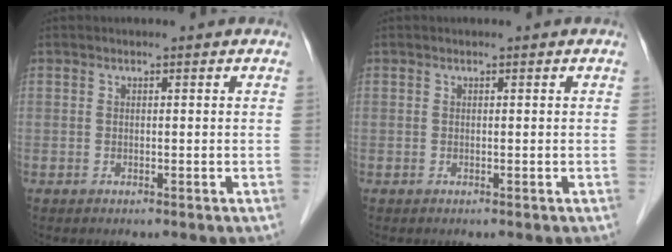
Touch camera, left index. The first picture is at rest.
{"total": 0.0}